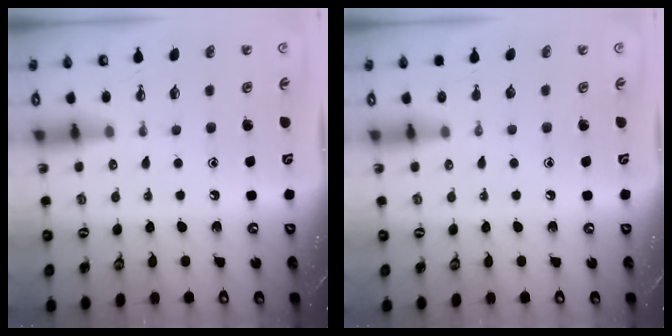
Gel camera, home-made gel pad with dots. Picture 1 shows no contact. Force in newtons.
{"total": 0.0}